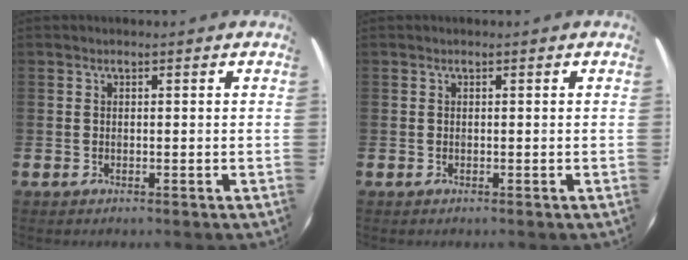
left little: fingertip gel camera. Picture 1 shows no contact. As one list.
[{"total": 0.0}]